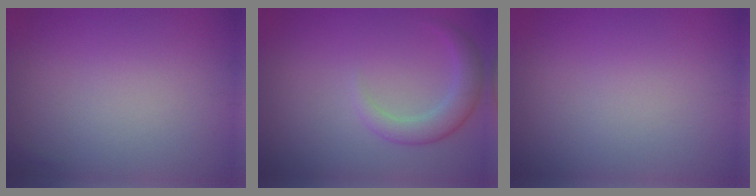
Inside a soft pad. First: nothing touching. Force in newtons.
{"total": 2.7, "press": 2.7, "slide": 0.1}
{"total": 0.0}